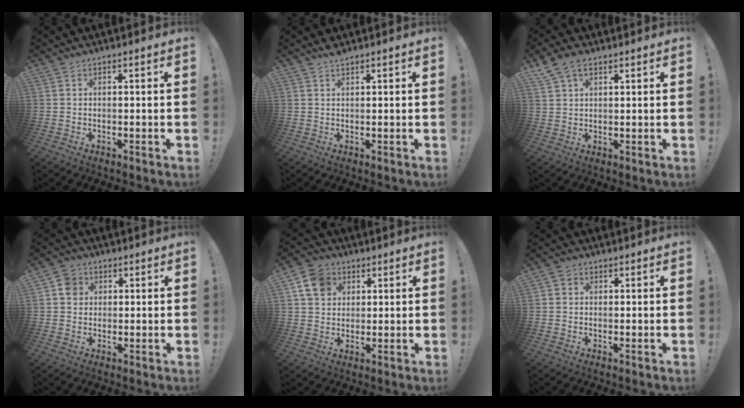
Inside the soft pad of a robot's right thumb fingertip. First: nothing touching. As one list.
[{"total": 1.4, "force": [1.3, 0.1, 0.5], "torque": [-0.002, -0.007, 0.023]}, {"total": 5.7, "force": [3.5, 3.1, 3.2], "torque": [-0.056, -0.010, 0.068]}, {"total": 5.2, "force": [1.3, 4.7, 1.9], "torque": [-0.023, 0.008, 0.024]}, {"total": 9.2, "force": [3.9, 7.5, 3.6], "torque": [-0.060, -0.006, 0.082]}, {"total": 1.5, "force": [0.2, 1.4, 0.4], "torque": [-0.002, 0.002, 0.001]}]